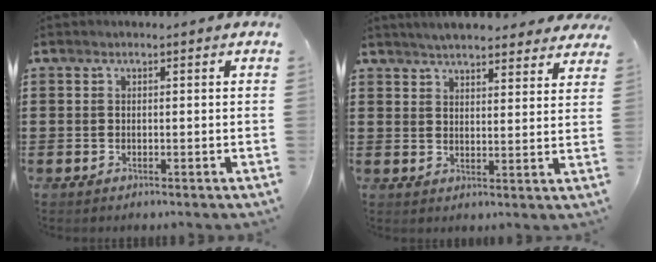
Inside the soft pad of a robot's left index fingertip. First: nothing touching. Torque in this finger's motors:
{"motor_torque": [2.14, 0.00, 0.53, 0.10]}